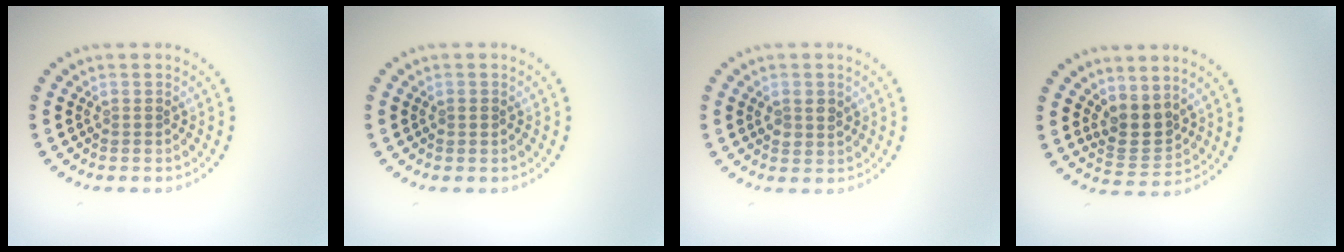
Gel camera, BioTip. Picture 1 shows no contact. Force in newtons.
{"total": 0.6, "press": 0.6, "slide": 0.1}
{"total": 1.5, "press": 1.5, "slide": 0.4}
{"total": 2.9, "press": 2.4, "slide": 1.6}